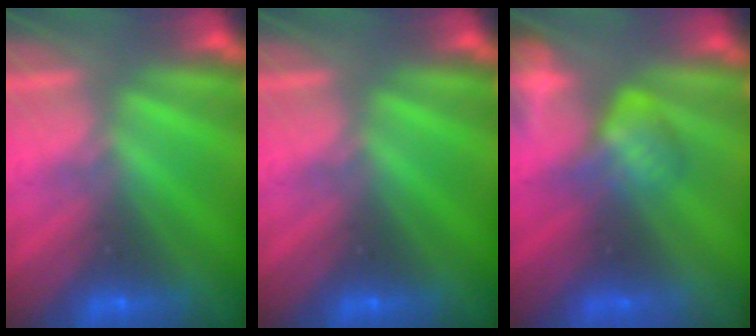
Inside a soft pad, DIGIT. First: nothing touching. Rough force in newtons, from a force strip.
{"total": 0.0}
{"total": 5.0}